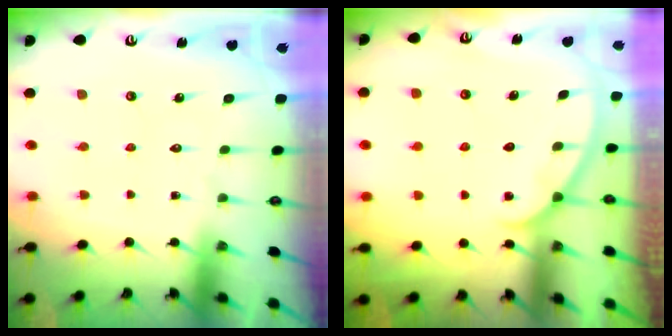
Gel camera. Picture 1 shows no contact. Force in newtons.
{"total": 1.9, "press": 1.9, "slide": 0.2}